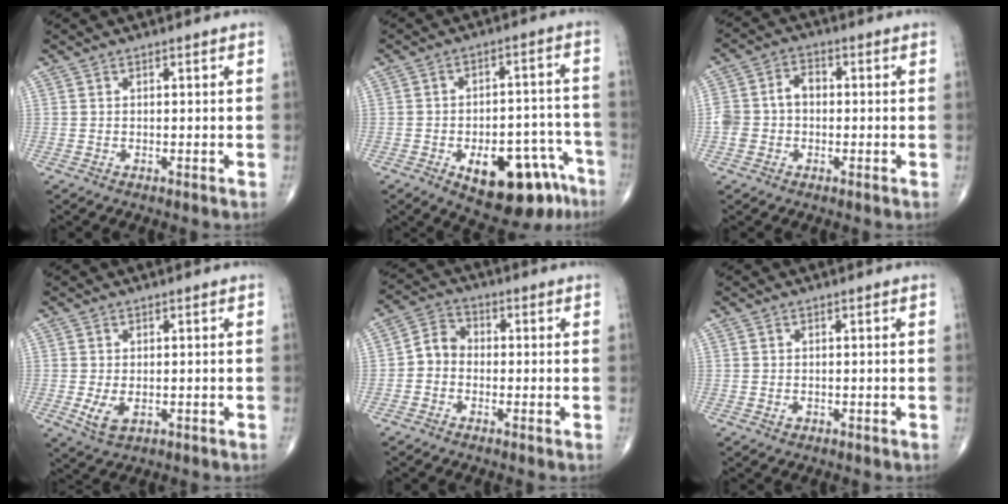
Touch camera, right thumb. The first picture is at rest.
{"total": 16.9, "force": [-8.9, 8.1, 11.9], "torque": [-0.117, 0.063, -0.110]}
{"total": 6.4, "force": [-0.5, 5.0, 4.0], "torque": [-0.068, 0.030, -0.015]}
{"total": 4.0, "force": [-0.8, 2.4, 3.1], "torque": [-0.062, -0.011, -0.007]}
{"total": 4.9, "force": [-1.1, 4.1, 2.4], "torque": [-0.026, 0.019, -0.037]}
{"total": 0.8, "force": [-0.3, 0.7, 0.4], "torque": [-0.006, 0.000, -0.002]}